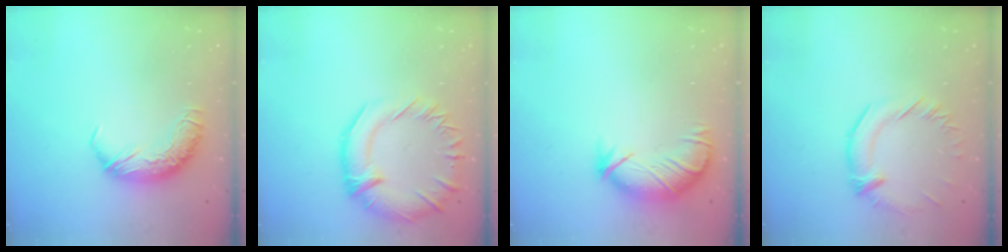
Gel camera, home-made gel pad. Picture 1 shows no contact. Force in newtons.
{"total": 6.7, "press": 6.2, "slide": 2.6}
{"total": 3.9, "press": 3.3, "slide": 2.1}
{"total": 1.4, "press": 0.7, "slide": 1.2}